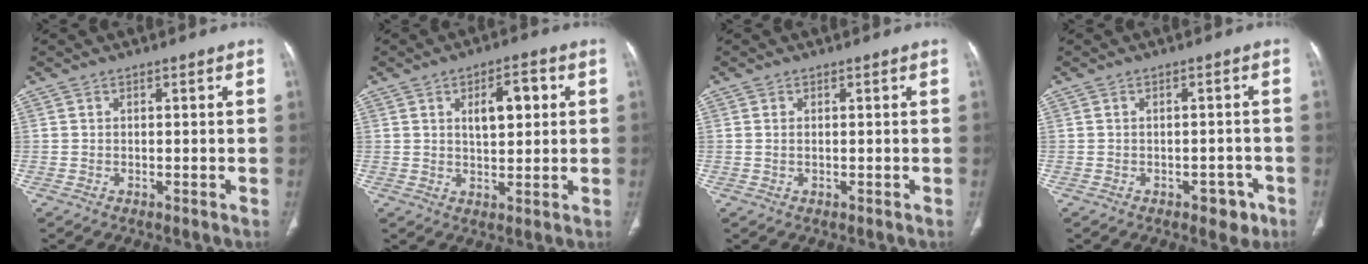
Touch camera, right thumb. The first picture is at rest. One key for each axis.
{"total": 7.0, "fx": 2.0, "fy": 3.4, "fz": 5.8, "tx": -0.074, "ty": 0.002, "tz": 0.035}
{"total": 0.7, "fx": 0.1, "fy": 0.4, "fz": 0.6, "tx": -0.019, "ty": 0.003, "tz": 0.005}
{"total": 3.8, "fx": -2.1, "fy": 2.3, "fz": 2.2, "tx": -0.009, "ty": 0.014, "tz": -0.021}